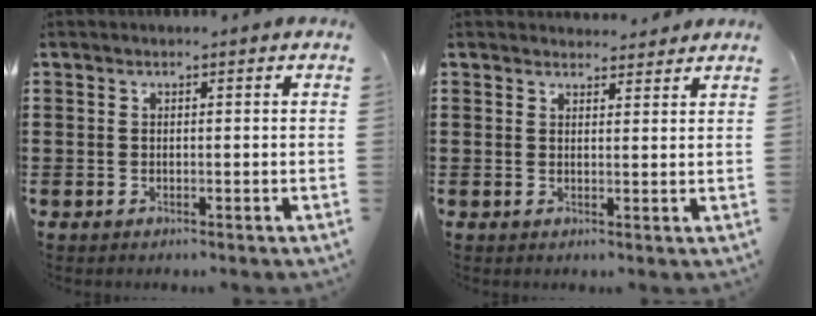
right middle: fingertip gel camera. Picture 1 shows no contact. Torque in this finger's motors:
{"motor_torque": [-0.03, -0.08, -0.04, -0.04]}